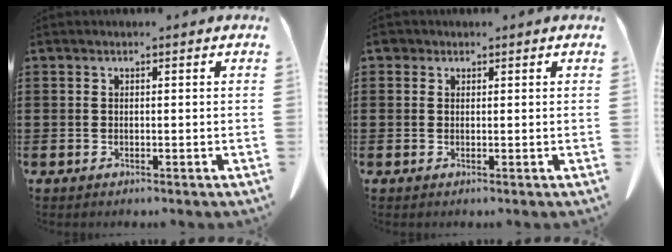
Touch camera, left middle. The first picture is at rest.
{"total": 1.2, "force": [0.7, 0.9, 0.3], "torque": [-0.011, 0.007, 0.013]}